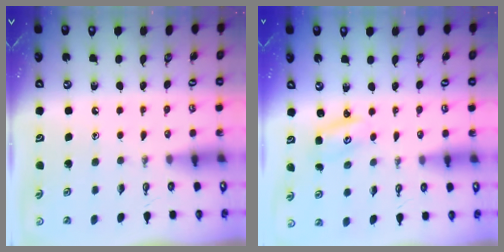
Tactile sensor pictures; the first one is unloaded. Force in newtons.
{"total": 2.6, "press": 2.6, "slide": 0.1}